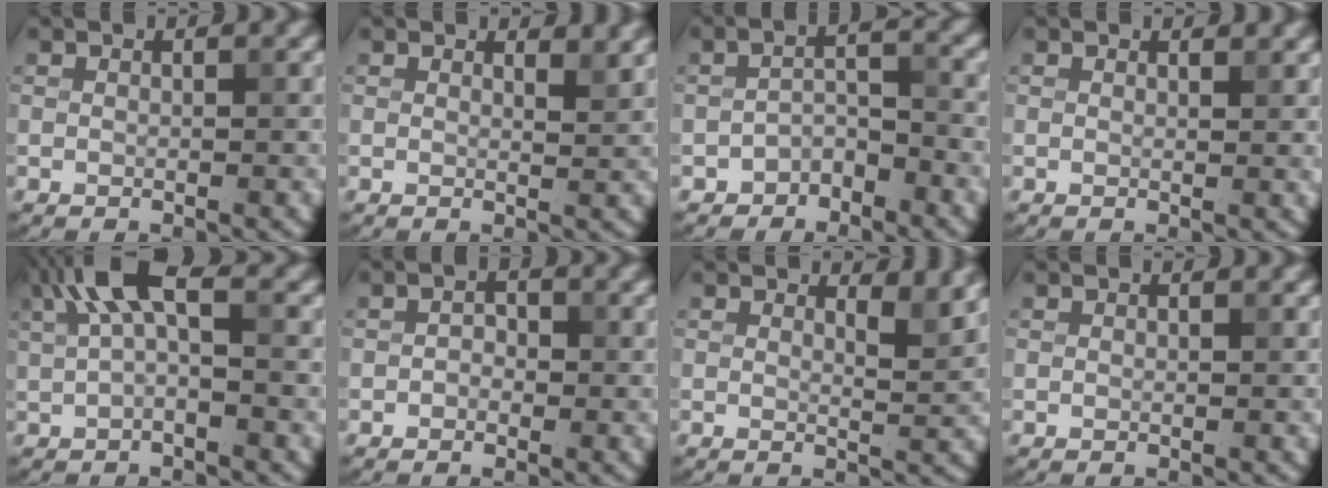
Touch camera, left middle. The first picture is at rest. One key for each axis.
{"total": 2.2, "fx": 1.6, "fy": 0.6, "fz": 1.3, "tx": -0.010, "ty": -0.001, "tz": 0.021}
{"total": 2.6, "fx": -2.1, "fy": 1.2, "fz": 1.0, "tx": -0.017, "ty": 0.016, "tz": -0.039}
{"total": 1.2, "fx": 1.0, "fy": 0.3, "fz": 0.6, "tx": -0.006, "ty": 0.001, "tz": 0.013}
{"total": 4.9, "fx": 1.5, "fy": 1.8, "fz": 4.3, "tx": -0.085, "ty": 0.010, "tz": 0.021}
{"total": 1.2, "fx": -0.5, "fy": 0.9, "fz": 0.7, "tx": -0.010, "ty": 0.002, "tz": -0.010}
{"total": 2.6, "fx": 1.9, "fy": 0.7, "fz": 1.6, "tx": -0.017, "ty": -0.003, "tz": 0.028}
{"total": 0.0}